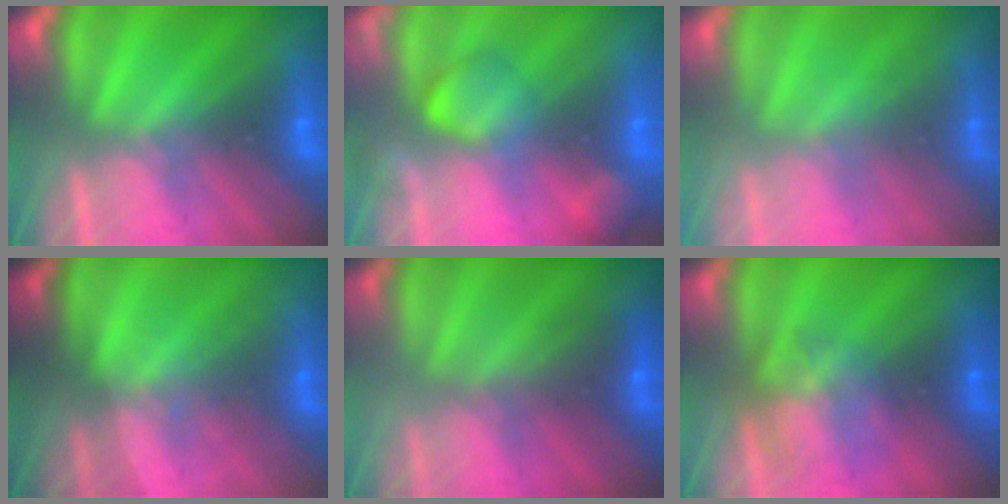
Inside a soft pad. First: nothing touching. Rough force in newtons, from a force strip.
{"total": 2.4}
{"total": 2.2}
{"total": 1.3}
{"total": 2.0}
{"total": 3.4}